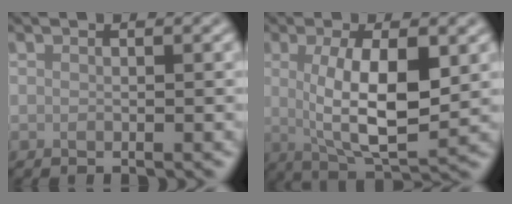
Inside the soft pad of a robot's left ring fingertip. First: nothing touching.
{"total": 7.8, "force": [0.6, 2.7, 7.4], "torque": [-0.130, -0.012, 0.017]}